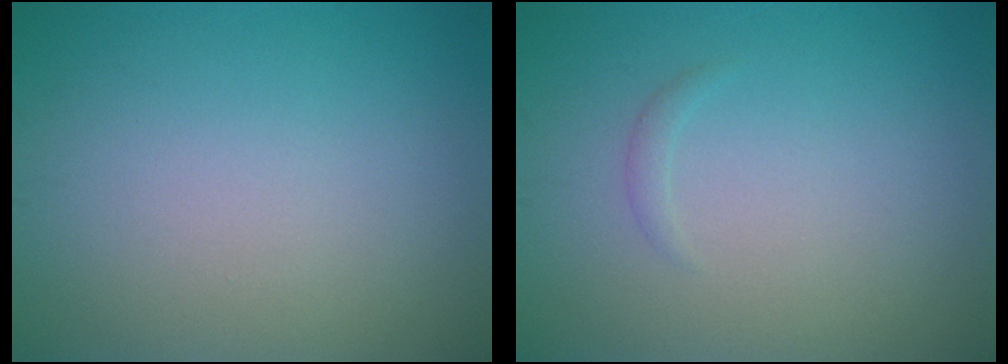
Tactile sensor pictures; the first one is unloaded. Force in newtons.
{"total": 0.6, "press": 0.6, "slide": 0.1}